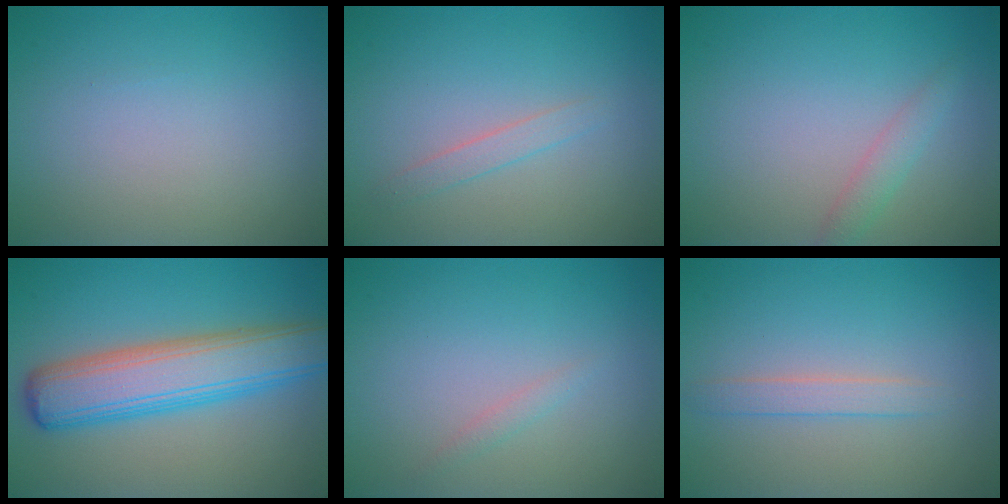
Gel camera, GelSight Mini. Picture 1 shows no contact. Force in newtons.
{"total": 1.2, "press": 1.2, "slide": 0.1}
{"total": 1.5, "press": 1.5, "slide": 0.1}
{"total": 7.8, "press": 7.8, "slide": 0.3}
{"total": 0.7, "press": 0.7, "slide": 0.1}
{"total": 1.6, "press": 1.6, "slide": 0.1}